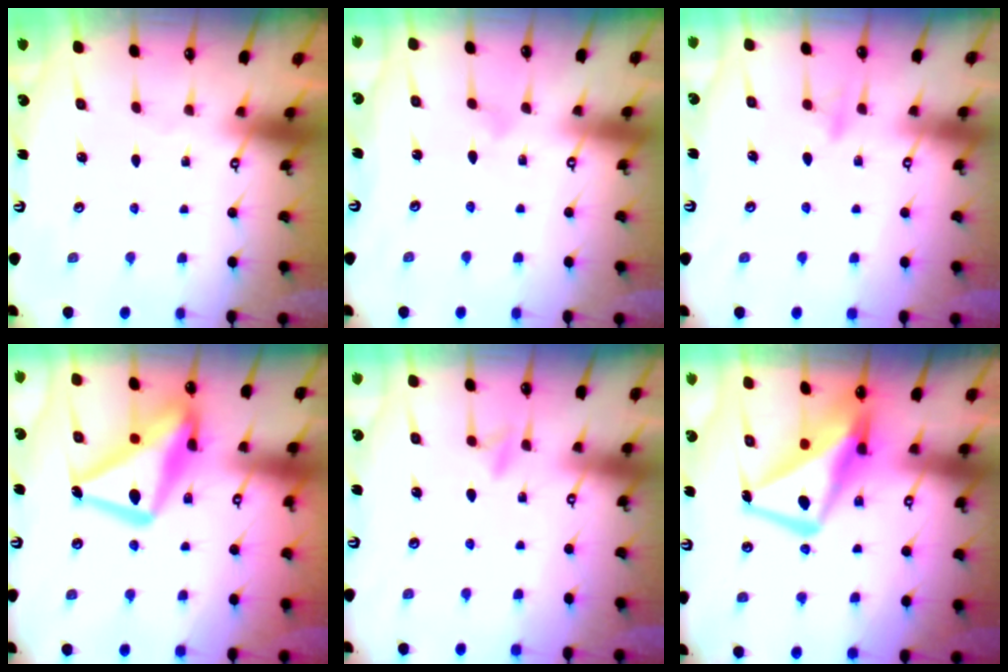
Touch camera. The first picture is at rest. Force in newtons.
{"total": 6.7, "press": 6.7, "slide": 0.5}
{"total": 7.9, "press": 7.9, "slide": 0.6}
{"total": 20.2, "press": 20.1, "slide": 1.9}
{"total": 5.6, "press": 5.6, "slide": 0.7}
{"total": 13.2, "press": 13.1, "slide": 1.6}